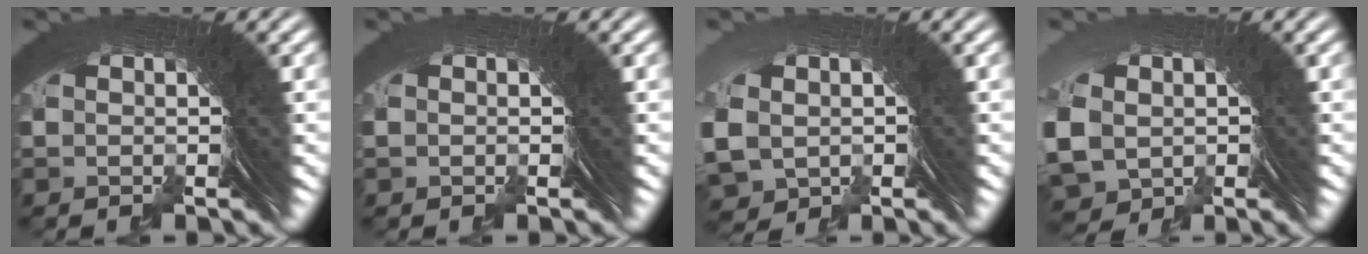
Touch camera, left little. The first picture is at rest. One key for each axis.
{"total": 1.4, "fx": -0.6, "fy": -0.7, "fz": -1.1, "tx": 0.023, "ty": 0.000, "tz": -0.008}
{"total": 3.4, "fx": -1.8, "fy": 2.9, "fz": 0.3, "tx": -0.018, "ty": -0.017, "tz": -0.021}
{"total": 4.8, "fx": -2.0, "fy": 4.3, "fz": 0.8, "tx": -0.032, "ty": -0.017, "tz": -0.028}